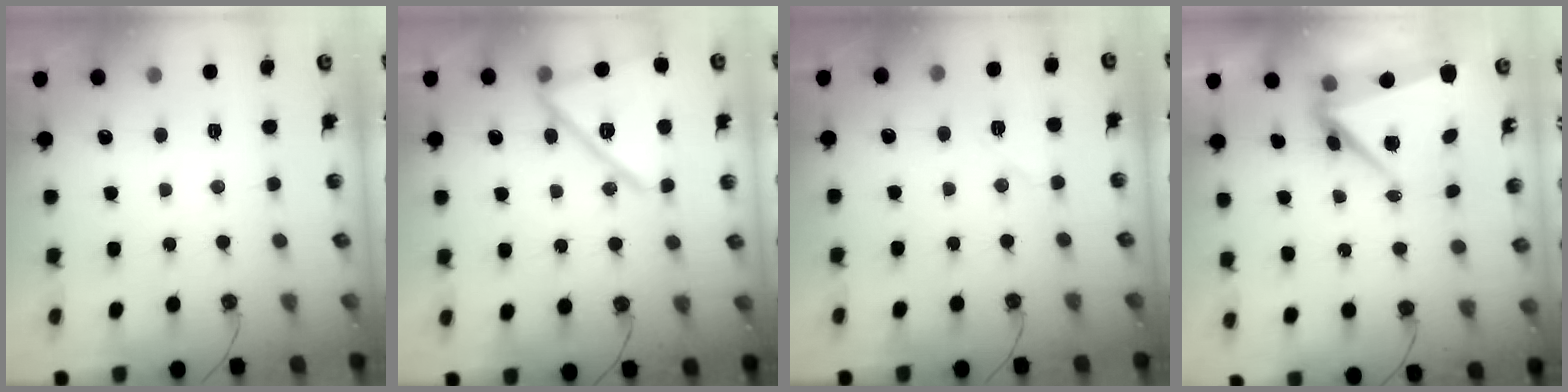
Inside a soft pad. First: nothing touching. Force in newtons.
{"total": 18.6, "press": 18.6, "slide": 1.2}
{"total": 5.4, "press": 5.0, "slide": 2.0}
{"total": 10.3, "press": 9.3, "slide": 4.3}